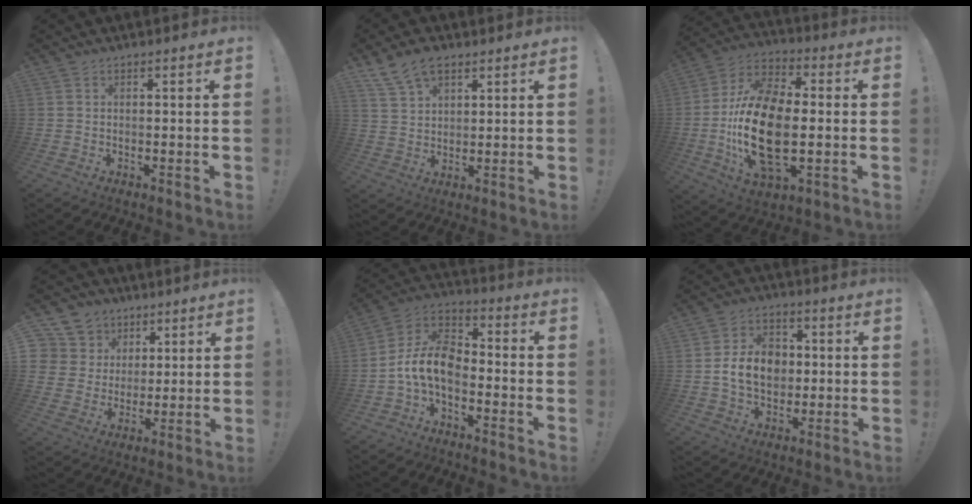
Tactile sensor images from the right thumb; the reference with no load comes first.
{"total": 8.6, "force": [5.8, 4.9, 4.1], "torque": [-0.075, -0.021, 0.113]}
{"total": 22.9, "force": [-2.5, 12.6, 18.9], "torque": [-0.368, 0.009, -0.039]}
{"total": 9.5, "force": [4.1, 8.3, 2.1], "torque": [-0.037, -0.026, 0.089]}
{"total": 12.1, "force": [-3.7, 7.6, 8.7], "torque": [-0.183, 0.028, -0.060]}
{"total": 12.1, "force": [-0.2, 9.3, 7.7], "torque": [-0.136, 0.017, 0.001]}